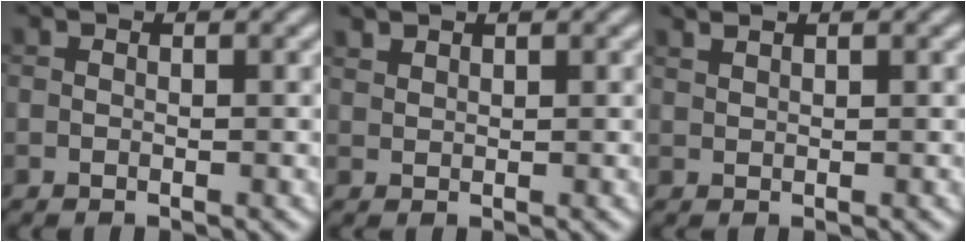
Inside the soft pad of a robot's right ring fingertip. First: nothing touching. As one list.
[{"total": 1.1, "force": [1.0, 0.3, 0.3], "torque": [-0.009, 0.000, 0.025]}, {"total": 1.3, "force": [1.1, 0.3, 0.6], "torque": [-0.005, 0.001, 0.017]}]